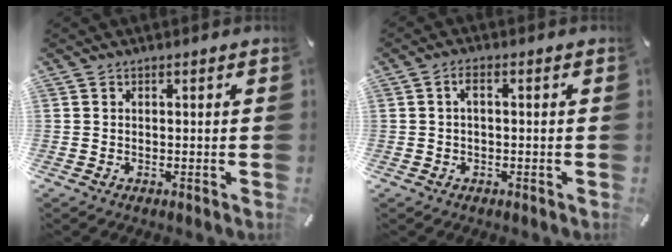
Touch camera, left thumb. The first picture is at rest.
{"total": 2.0, "force": [0.2, 0.8, 1.8], "torque": [-0.037, 0.006, 0.002]}